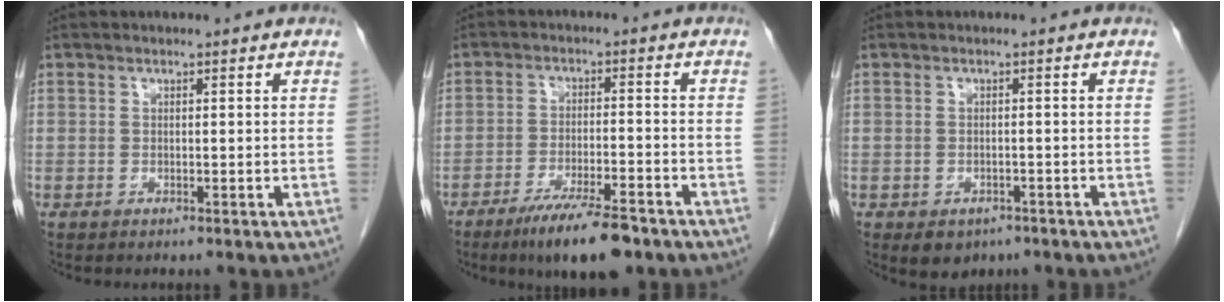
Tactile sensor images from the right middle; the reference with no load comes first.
{"total": 9.5, "force": [-6.8, 1.6, 6.5], "torque": [-0.106, -0.016, -0.112]}
{"total": 3.8, "force": [-2.3, 2.6, 1.5], "torque": [-0.014, 0.001, -0.024]}